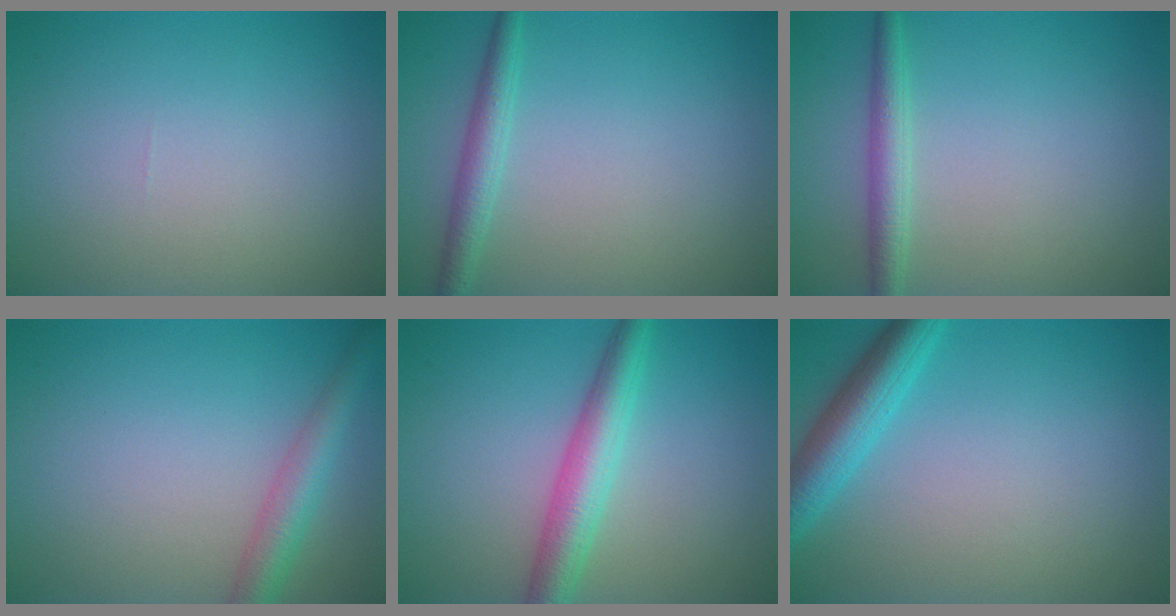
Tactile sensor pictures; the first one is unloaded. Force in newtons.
{"total": 2.3, "press": 2.2, "slide": 0.1}
{"total": 2.3, "press": 2.3, "slide": 0.1}
{"total": 3.4, "press": 3.4, "slide": 0.2}
{"total": 4.3, "press": 4.3, "slide": 0.1}
{"total": 4.2, "press": 4.2, "slide": 0.1}